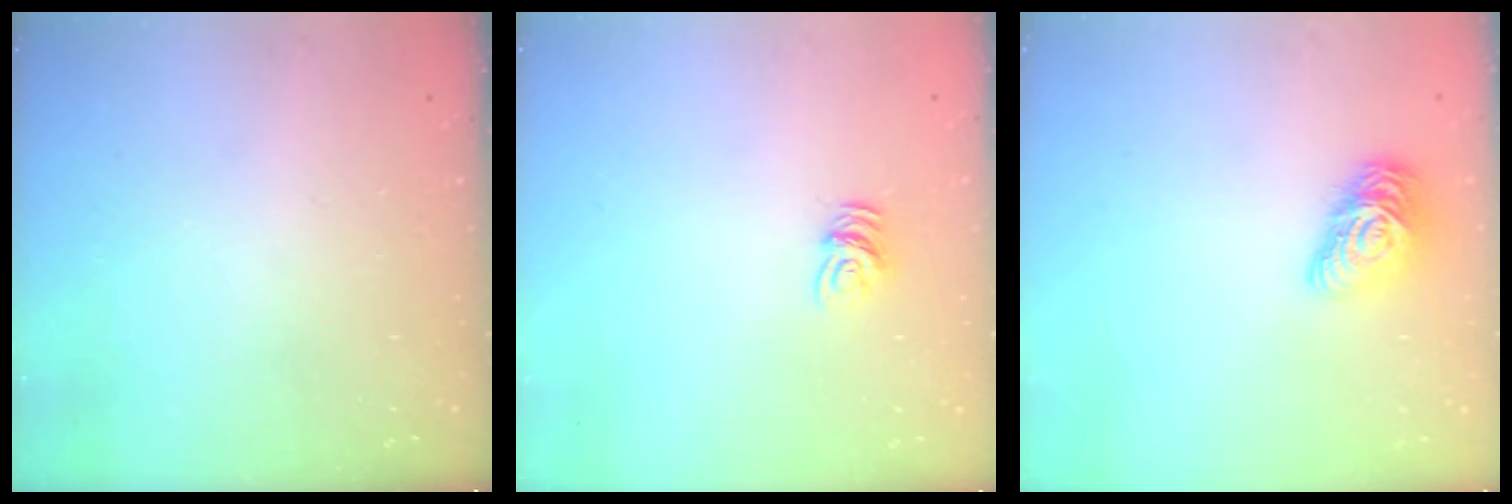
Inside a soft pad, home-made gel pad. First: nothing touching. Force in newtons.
{"total": 5.0, "press": 4.9, "slide": 0.2}
{"total": 11.5, "press": 11.5, "slide": 0.4}